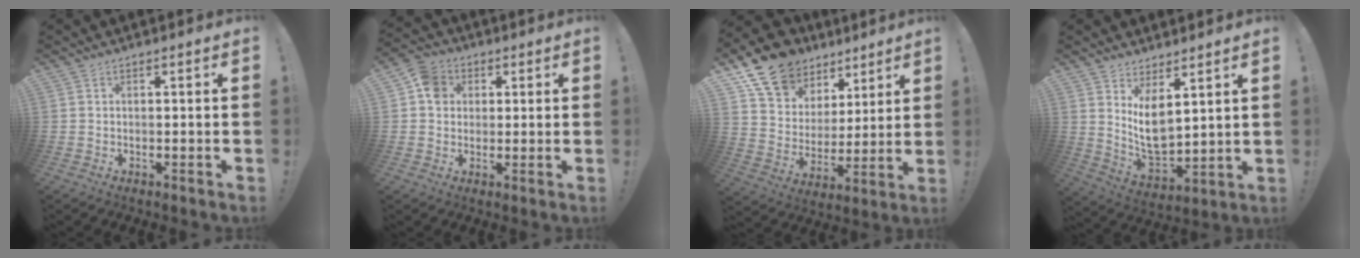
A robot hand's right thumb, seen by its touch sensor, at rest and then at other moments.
{"total": 7.3, "force": [1.9, 6.2, 3.2], "torque": [-0.032, 0.005, 0.037]}
{"total": 16.1, "force": [11.1, 10.6, 4.9], "torque": [-0.088, -0.072, 0.219]}
{"total": 9.8, "force": [5.1, 5.1, 6.7], "torque": [-0.120, -0.050, 0.100]}